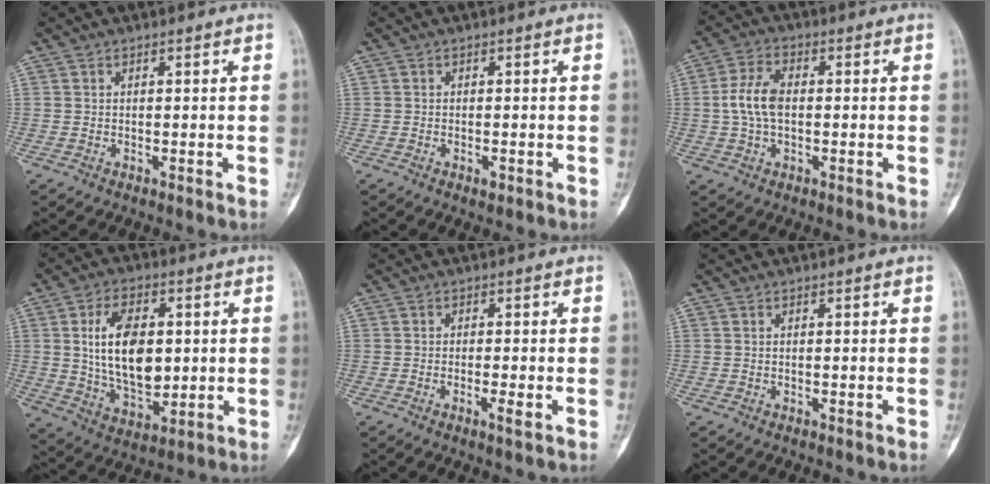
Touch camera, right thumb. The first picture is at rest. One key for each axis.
{"total": 1.1, "fx": -0.6, "fy": 0.5, "fz": 0.8, "tx": -0.012, "ty": 0.000, "tz": -0.008}
{"total": 7.2, "fx": -0.1, "fy": 4.2, "fz": 5.9, "tx": -0.124, "ty": 0.015, "tz": -0.007}
{"total": 14.9, "fx": 1.9, "fy": 8.7, "fz": 11.9, "tx": -0.185, "ty": -0.012, "tz": 0.040}
{"total": 2.1, "fx": -0.8, "fy": 0.2, "fz": 1.9, "tx": -0.037, "ty": -0.004, "tz": -0.017}
{"total": 0.0}